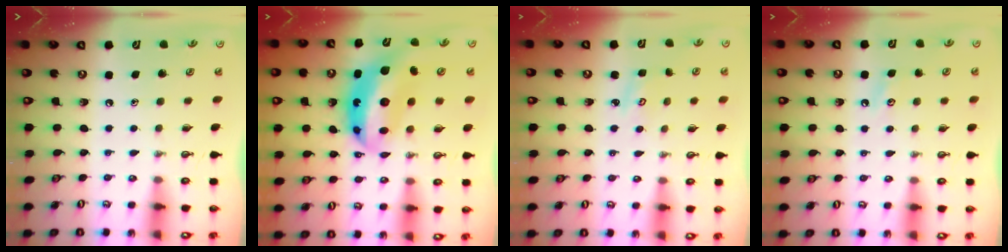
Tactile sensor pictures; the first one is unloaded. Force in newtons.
{"total": 13.4, "press": 13.3, "slide": 1.3}
{"total": 2.8, "press": 2.8, "slide": 0.2}
{"total": 2.8, "press": 2.7, "slide": 0.5}